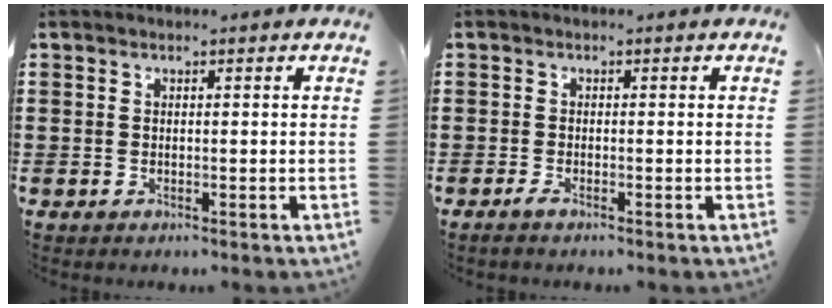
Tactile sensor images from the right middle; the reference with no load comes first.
{"total": 0.9, "force": [-0.7, 0.1, 0.6], "torque": [-0.012, -0.004, -0.012]}